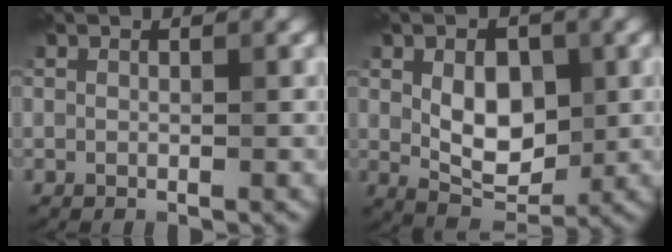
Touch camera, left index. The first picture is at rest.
{"total": 5.6, "force": [0.2, 3.6, 4.3], "torque": [-0.071, -0.009, 0.008]}